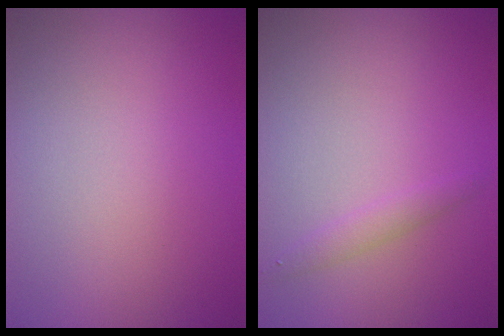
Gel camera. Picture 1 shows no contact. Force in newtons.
{"total": 1.2, "press": 1.2, "slide": 0.0}